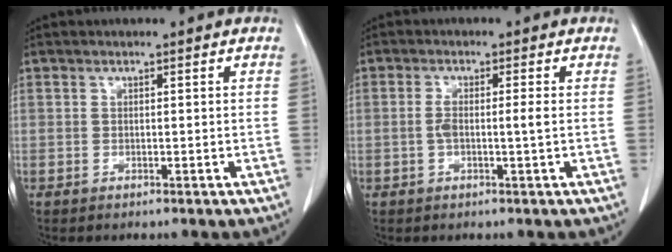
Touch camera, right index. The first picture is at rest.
{"total": 2.9, "force": [-0.3, 0.2, 2.9], "torque": [-0.059, 0.003, -0.003]}